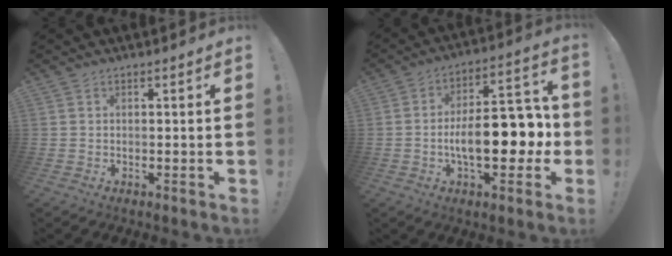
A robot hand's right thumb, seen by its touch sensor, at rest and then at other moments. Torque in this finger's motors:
{"motor_torque": [1.49, 1.38, 1.62, -0.35, 0.37]}